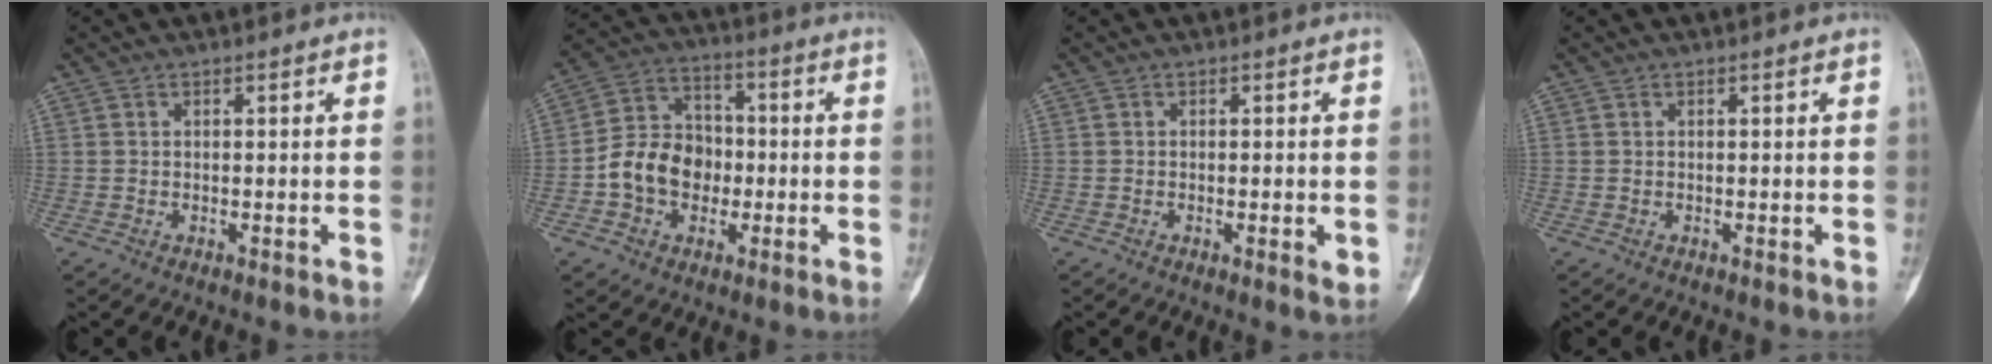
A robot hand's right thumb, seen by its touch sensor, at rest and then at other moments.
{"total": 11.6, "force": [-2.3, 9.3, 6.6], "torque": [-0.090, 0.038, -0.048]}
{"total": 2.2, "force": [-0.4, 0.5, 2.1], "torque": [-0.033, -0.006, -0.007]}
{"total": 0.0}